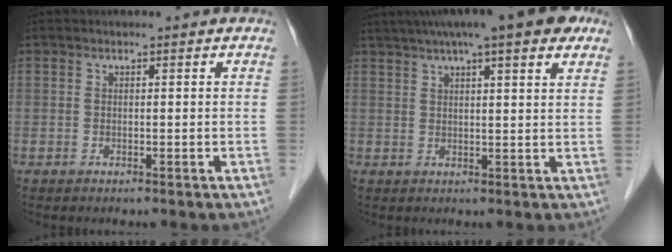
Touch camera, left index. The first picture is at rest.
{"total": 14.8, "force": [10.5, 2.1, 10.2], "torque": [-0.159, 0.043, 0.139]}